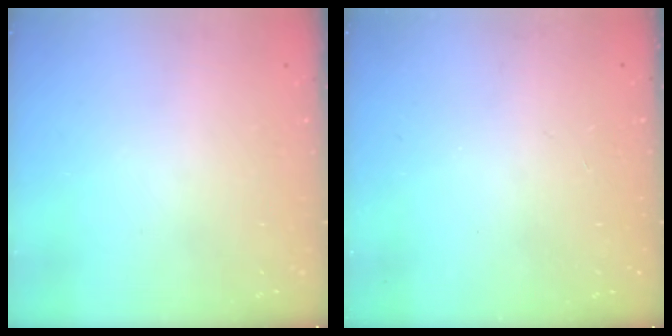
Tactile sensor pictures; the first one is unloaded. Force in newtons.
{"total": 0.0}